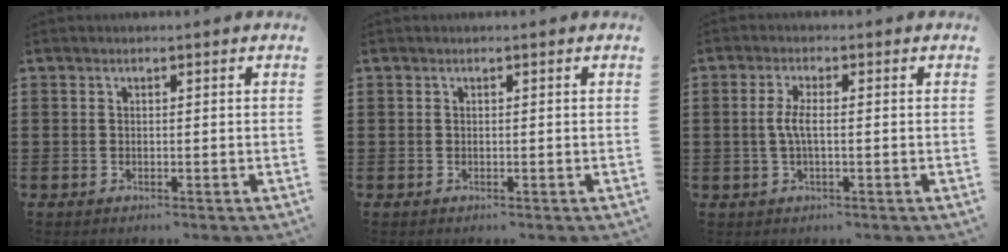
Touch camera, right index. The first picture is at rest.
{"total": 0.0}
{"total": 3.3, "force": [-0.2, 0.7, 3.2], "torque": [-0.082, -0.008, -0.013]}